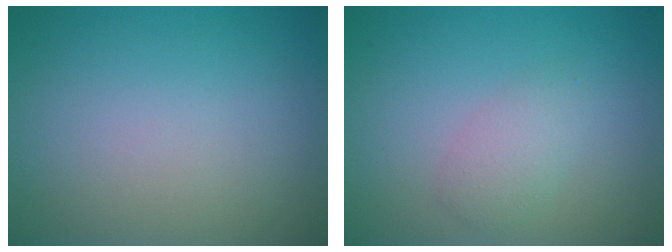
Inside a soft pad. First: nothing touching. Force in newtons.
{"total": 2.0, "press": 2.0, "slide": 0.0}